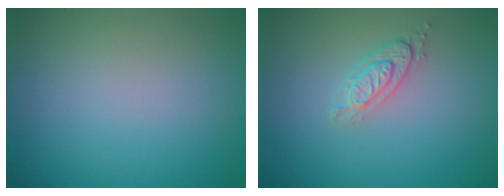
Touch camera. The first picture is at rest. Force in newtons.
{"total": 2.0, "press": 1.9, "slide": 0.6}